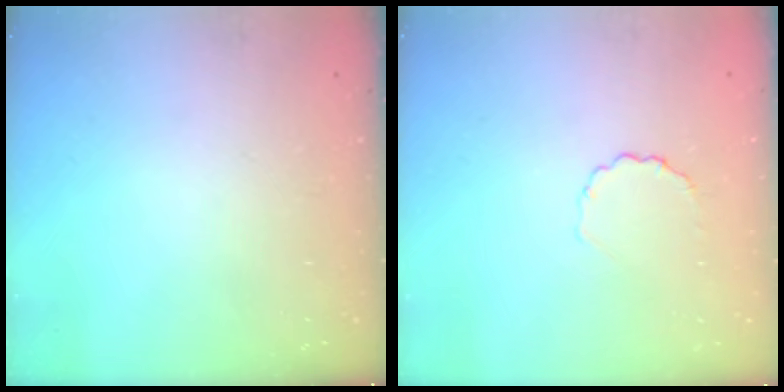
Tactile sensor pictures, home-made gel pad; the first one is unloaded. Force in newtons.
{"total": 2.7, "press": 2.5, "slide": 1.0}